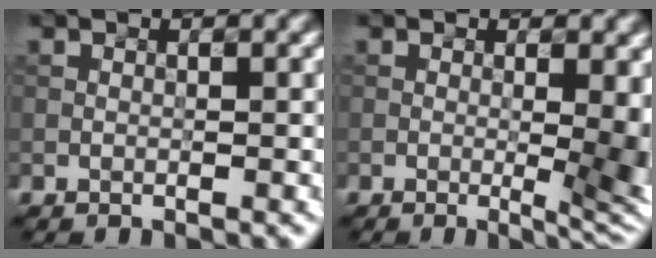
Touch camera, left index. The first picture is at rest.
{"total": 7.7, "force": [-0.4, 2.8, 7.1], "torque": [-0.053, 0.016, -0.002]}